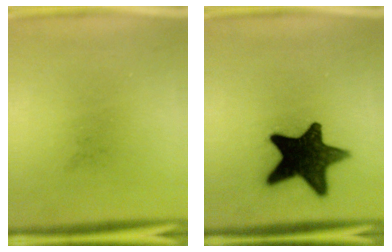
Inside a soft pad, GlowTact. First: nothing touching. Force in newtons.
{"total": 15.8}